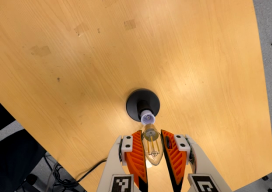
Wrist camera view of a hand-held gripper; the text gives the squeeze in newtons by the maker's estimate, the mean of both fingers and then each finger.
{"total": 11.2, "left": 10.7, "right": 11.7}